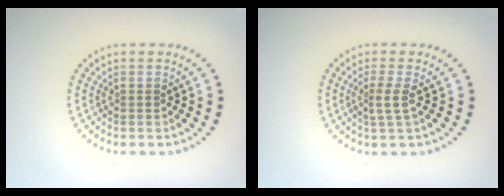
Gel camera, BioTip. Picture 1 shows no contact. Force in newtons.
{"total": 1.7, "press": 1.1, "slide": 1.3}